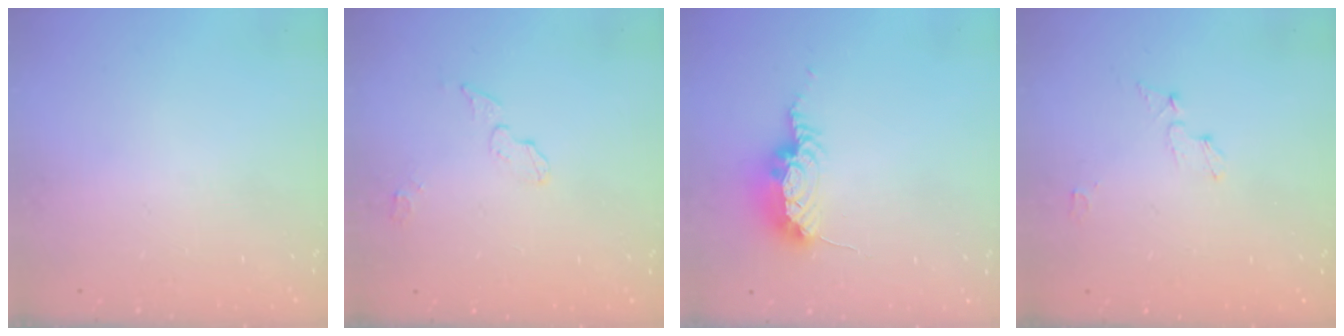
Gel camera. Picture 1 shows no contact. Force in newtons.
{"total": 4.5, "press": 4.5, "slide": 0.2}
{"total": 8.7, "press": 8.7, "slide": 0.7}
{"total": 4.6, "press": 4.5, "slide": 0.5}